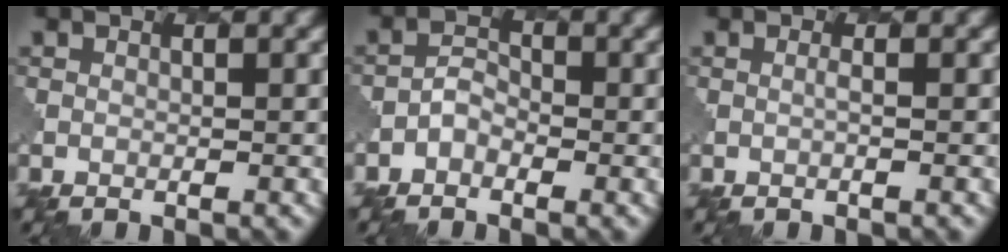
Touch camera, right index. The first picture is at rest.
{"total": 1.3, "force": [-0.7, 0.9, 0.4], "torque": [-0.007, 0.006, -0.016]}
{"total": 0.6, "force": [0.1, 0.1, 0.6], "torque": [-0.007, 0.000, 0.000]}